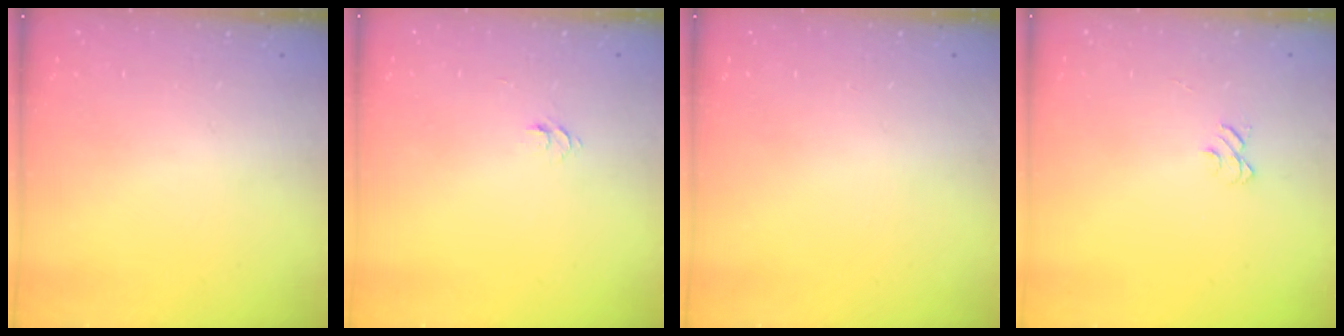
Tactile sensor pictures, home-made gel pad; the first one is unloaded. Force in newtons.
{"total": 4.7, "press": 4.6, "slide": 0.5}
{"total": 0.0}
{"total": 3.8, "press": 3.8, "slide": 0.3}